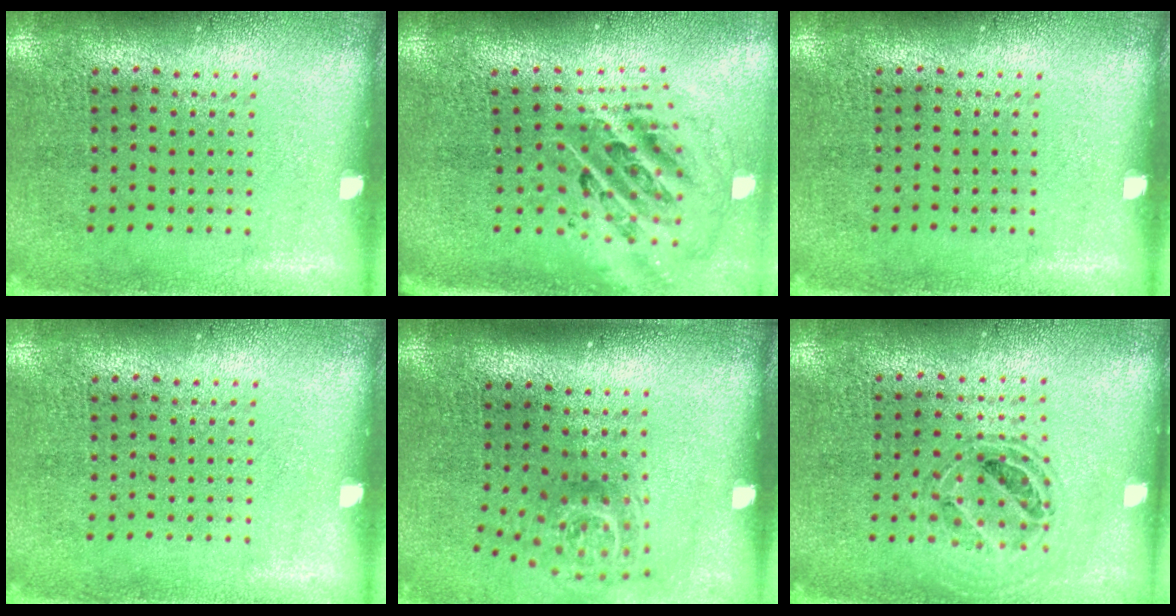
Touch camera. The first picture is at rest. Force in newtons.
{"total": 2.9, "press": 1.9, "slide": 2.1}
{"total": 0.0}
{"total": 0.0}
{"total": 1.8, "press": 1.2, "slide": 1.3}
{"total": 0.7, "press": 0.7, "slide": 0.1}